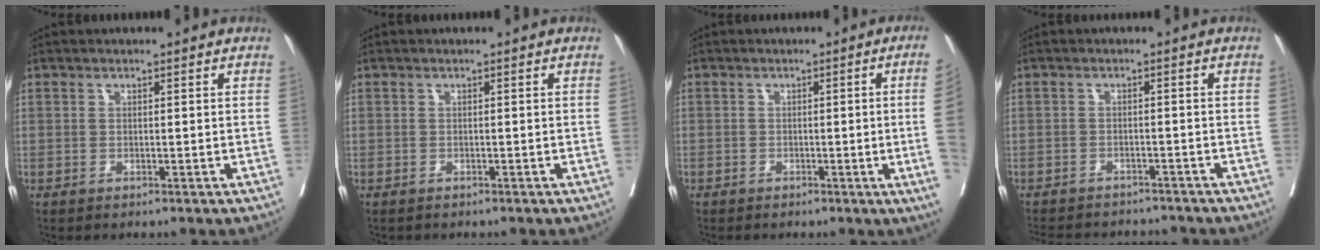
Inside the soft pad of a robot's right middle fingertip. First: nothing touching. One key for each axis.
{"total": 0.6, "fx": -0.5, "fy": 0.2, "fz": 0.1, "tx": -0.007, "ty": 0.000, "tz": -0.010}
{"total": 5.6, "fx": -1.0, "fy": -1.8, "fz": 5.2, "tx": -0.050, "ty": -0.010, "tz": -0.015}
{"total": 12.3, "fx": -11.3, "fy": 3.4, "fz": 3.3, "tx": -0.068, "ty": 0.004, "tz": -0.144}